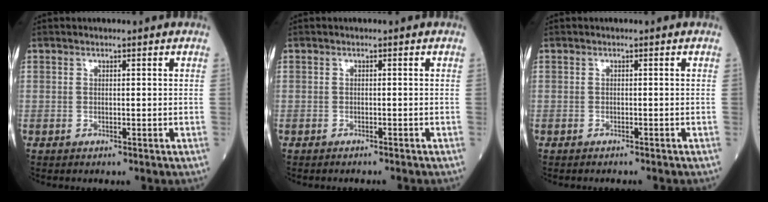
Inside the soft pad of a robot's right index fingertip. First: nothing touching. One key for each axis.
{"total": 1.8, "fx": -1.7, "fy": -0.1, "fz": 0.4, "tx": -0.004, "ty": -0.002, "tz": -0.022}
{"total": 1.4, "fx": -1.4, "fy": -0.1, "fz": 0.4, "tx": -0.003, "ty": -0.001, "tz": -0.018}